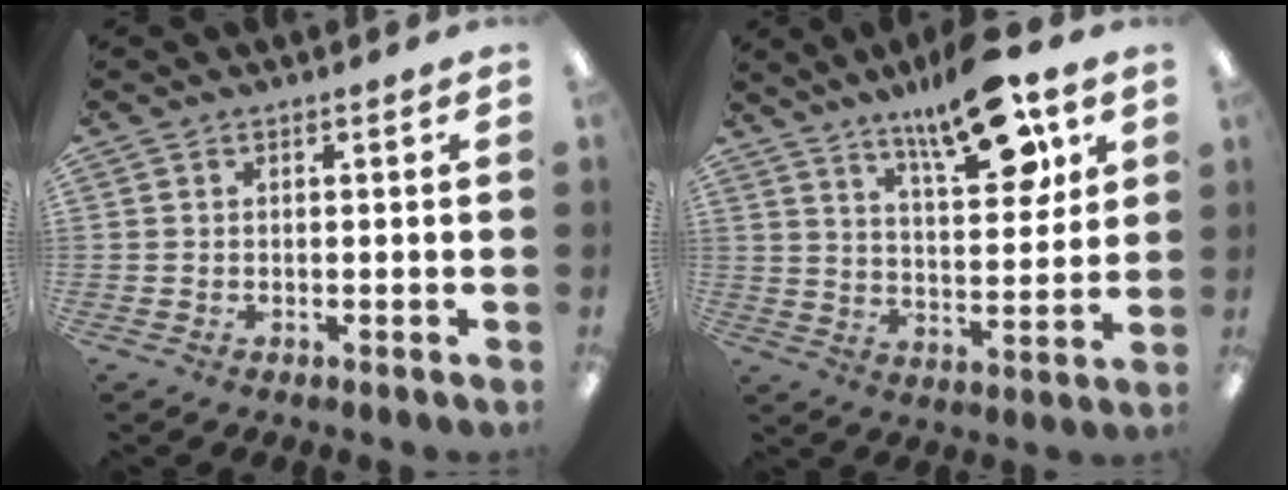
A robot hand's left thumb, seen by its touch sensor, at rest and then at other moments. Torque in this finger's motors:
{"motor_torque": [0.15, 0.15, 1.39, -1.38, 0.15]}